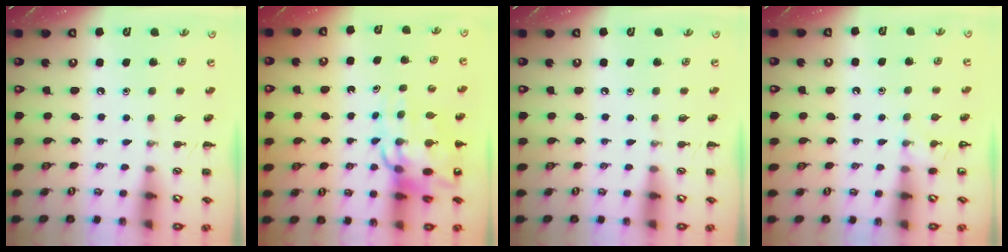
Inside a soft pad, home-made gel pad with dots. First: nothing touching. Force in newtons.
{"total": 13.5, "press": 12.9, "slide": 3.9}
{"total": 0.0}
{"total": 3.7, "press": 3.5, "slide": 1.4}